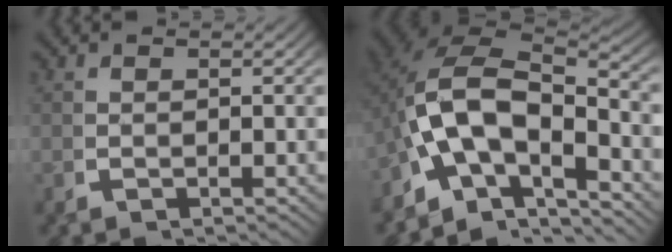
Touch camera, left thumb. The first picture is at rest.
{"total": 14.8, "force": [-1.8, 10.2, 10.6], "torque": [-0.232, -0.052, -0.017]}